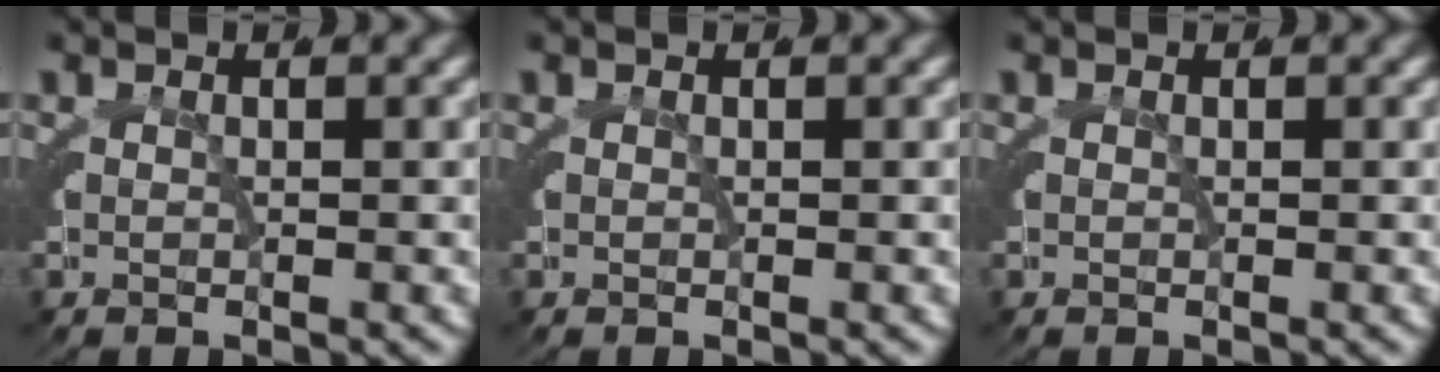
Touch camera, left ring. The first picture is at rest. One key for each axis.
{"total": 0.0}
{"total": 0.0}